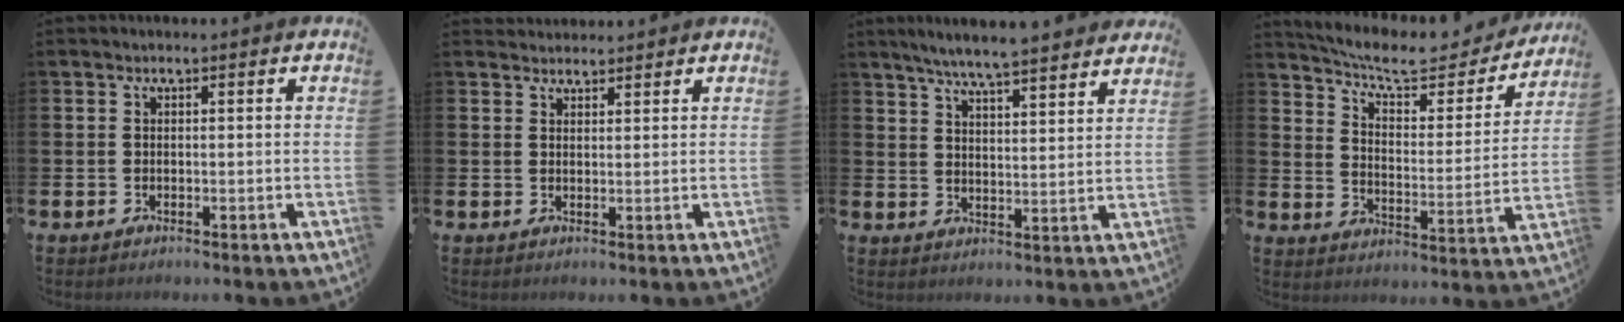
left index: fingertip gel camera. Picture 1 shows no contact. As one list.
[{"total": 1.9, "force": [1.8, 0.5, -0.1], "torque": [0.009, -0.009, 0.031]}, {"total": 6.4, "force": [6.1, -0.1, 1.8], "torque": [-0.048, -0.037, 0.106]}, {"total": 8.6, "force": [7.6, 2.2, 3.3], "torque": [-0.086, -0.049, 0.127]}]